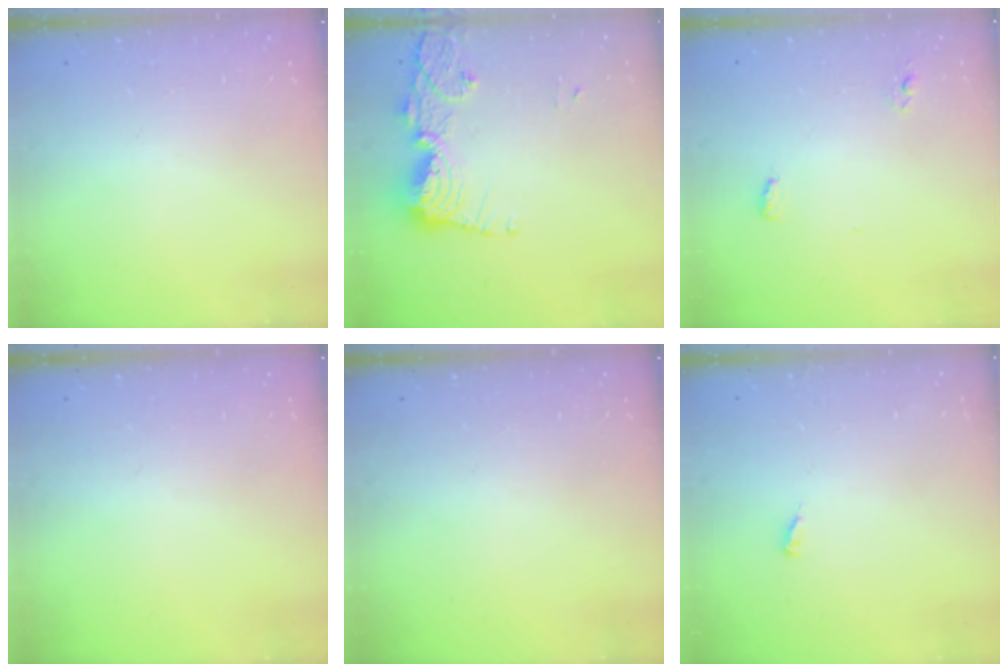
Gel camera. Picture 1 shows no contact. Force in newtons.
{"total": 13.2, "press": 13.2, "slide": 1.3}
{"total": 4.3, "press": 4.0, "slide": 1.6}
{"total": 0.0}
{"total": 0.0}
{"total": 2.1, "press": 2.1, "slide": 0.1}